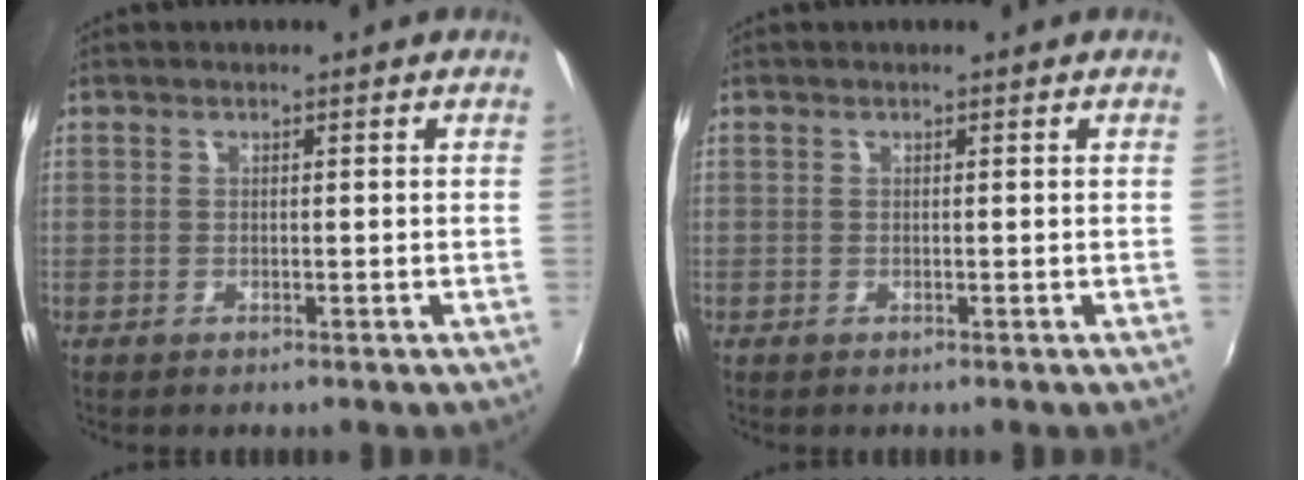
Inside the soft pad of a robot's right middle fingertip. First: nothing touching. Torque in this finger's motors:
{"motor_torque": [0.00, 0.00, 0.00, 0.00]}